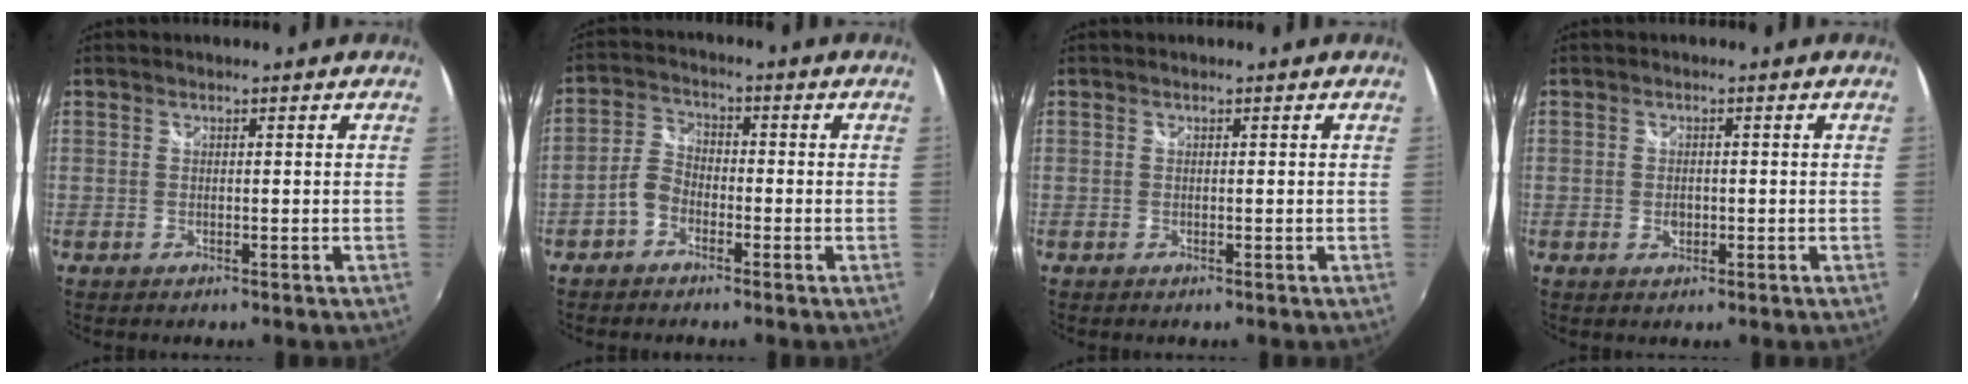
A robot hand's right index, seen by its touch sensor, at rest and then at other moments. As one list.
[{"total": 4.3, "force": [-2.4, 2.8, 2.1], "torque": [-0.045, 0.015, -0.049]}, {"total": 0.0}, {"total": 2.0, "force": [-0.5, 1.4, 1.3], "torque": [-0.022, 0.000, -0.009]}]